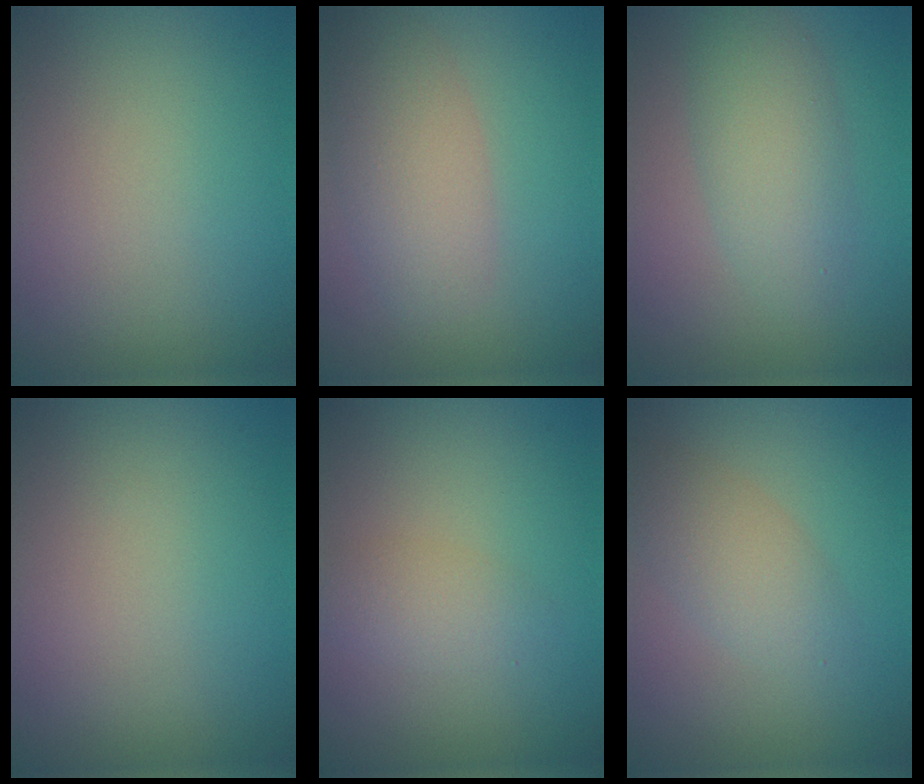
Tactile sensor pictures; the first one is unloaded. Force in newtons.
{"total": 4.2, "press": 4.2, "slide": 0.2}
{"total": 3.9, "press": 3.9, "slide": 0.3}
{"total": 0.0}
{"total": 2.0, "press": 2.0, "slide": 0.1}
{"total": 2.8, "press": 2.8, "slide": 0.2}